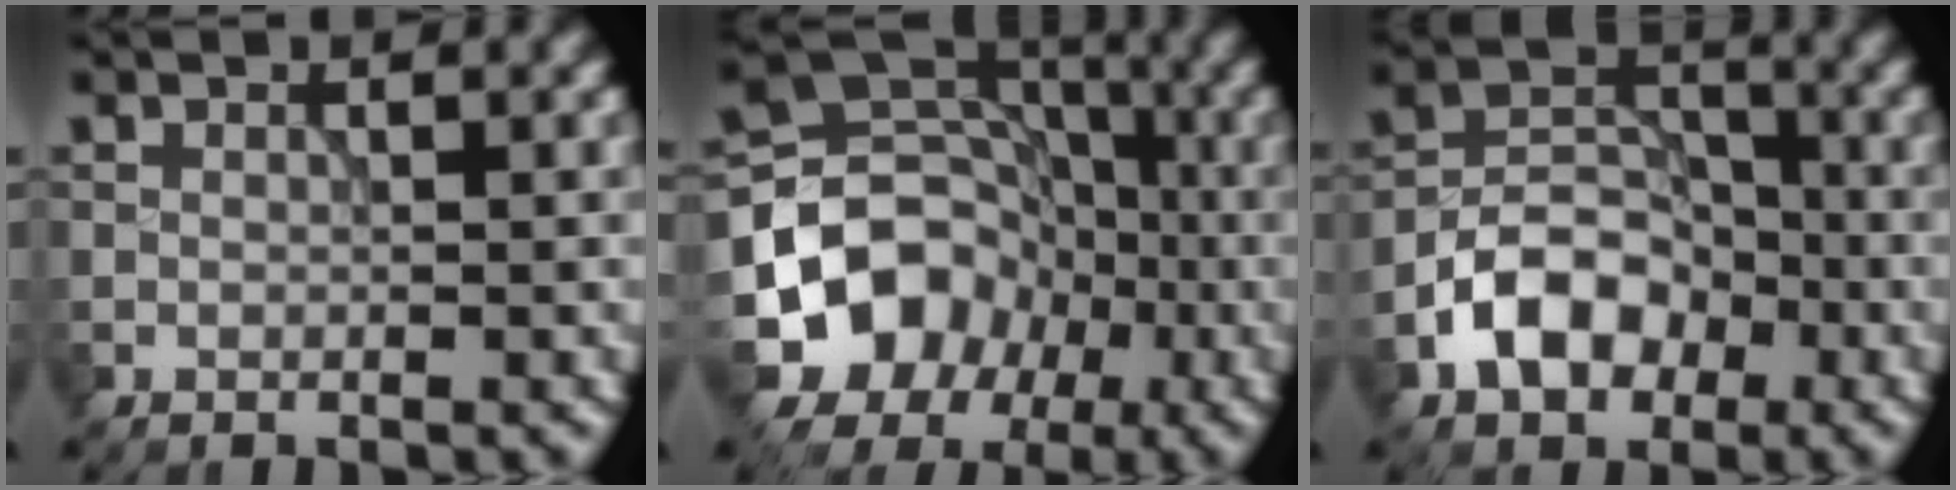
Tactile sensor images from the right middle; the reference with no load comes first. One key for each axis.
{"total": 8.6, "fx": -3.0, "fy": 7.2, "fz": 3.6, "tx": -0.045, "ty": 0.003, "tz": -0.061}
{"total": 6.0, "fx": -2.9, "fy": 4.1, "fz": 3.2, "tx": -0.051, "ty": 0.003, "tz": -0.061}